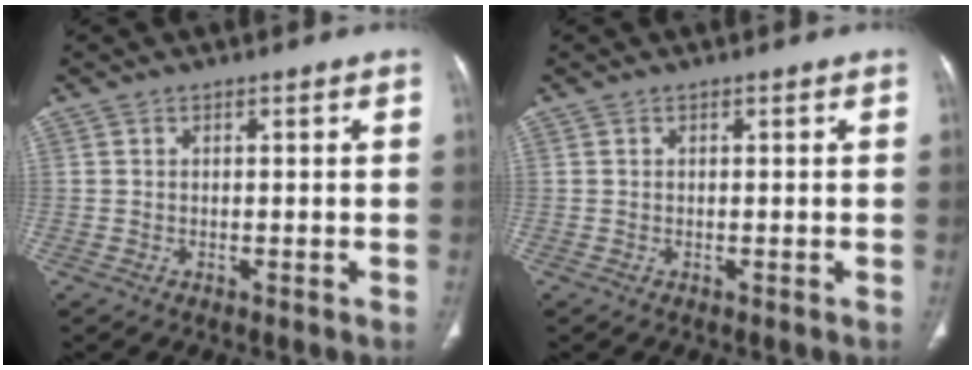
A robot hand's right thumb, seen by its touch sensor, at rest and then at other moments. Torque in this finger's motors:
{"motor_torque": [0.00, 0.00, 0.00, 0.00, 0.01]}